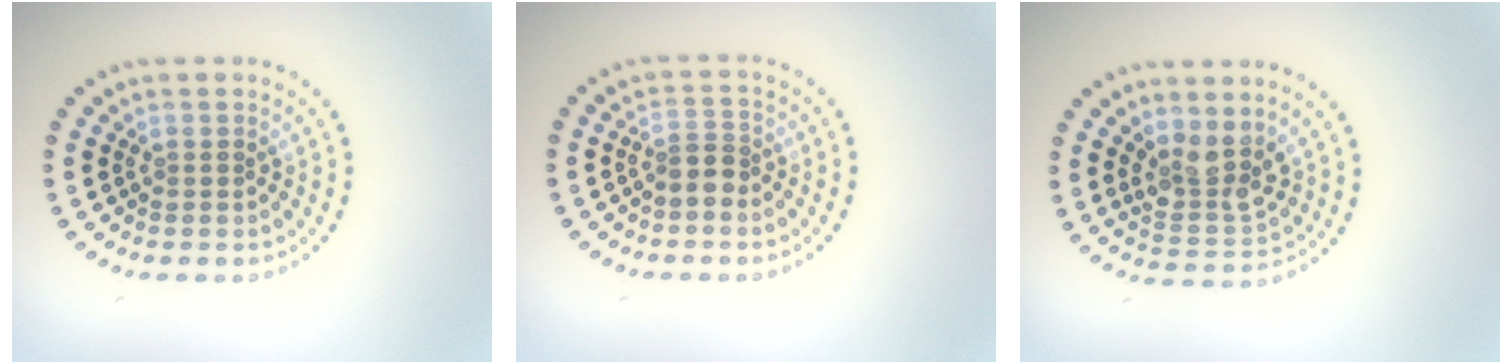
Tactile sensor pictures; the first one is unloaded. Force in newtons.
{"total": 2.1, "press": 1.7, "slide": 1.2}
{"total": 3.5, "press": 3.2, "slide": 1.5}